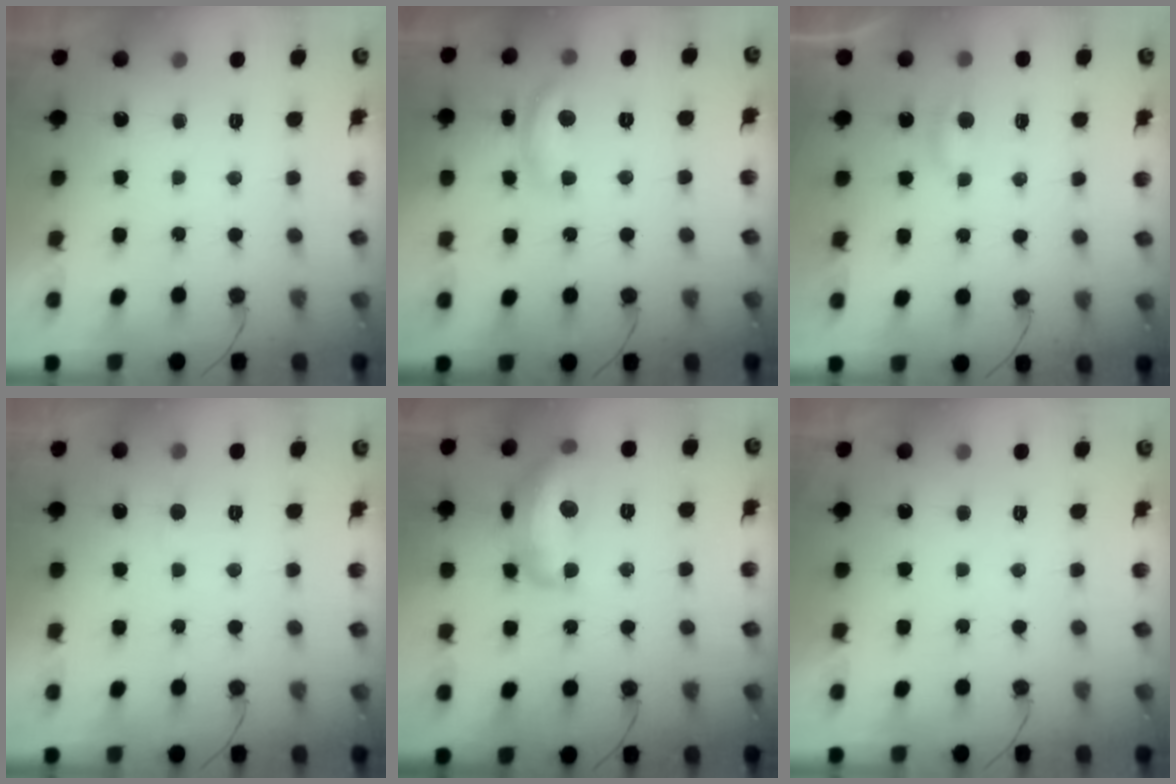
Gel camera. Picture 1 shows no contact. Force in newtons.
{"total": 10.6, "press": 10.6, "slide": 0.6}
{"total": 2.8, "press": 2.8, "slide": 0.3}
{"total": 2.0, "press": 2.0, "slide": 0.2}
{"total": 16.0, "press": 16.0, "slide": 1.3}
{"total": 0.0}